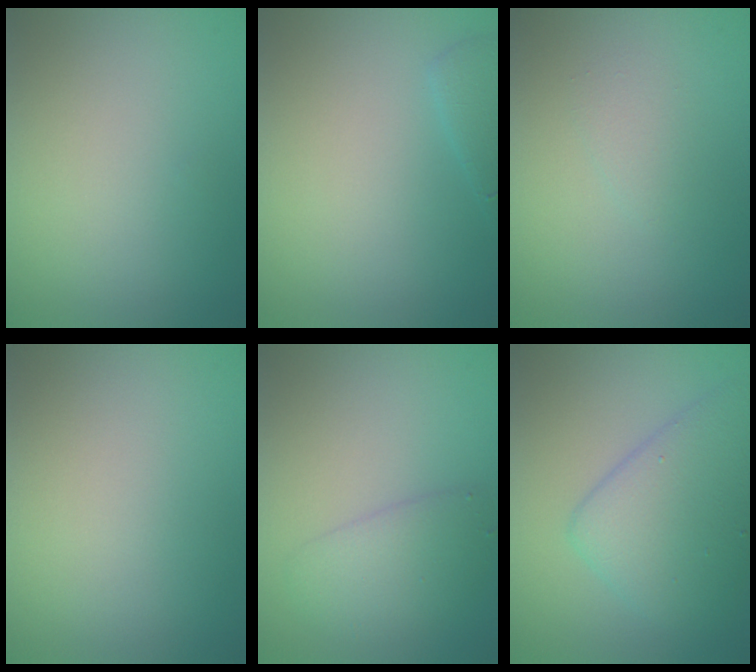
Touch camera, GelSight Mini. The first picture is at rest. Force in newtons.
{"total": 1.4, "press": 1.4, "slide": 0.1}
{"total": 1.1, "press": 1.1, "slide": 0.1}
{"total": 0.0}
{"total": 2.8, "press": 2.8, "slide": 0.1}
{"total": 5.5, "press": 5.5, "slide": 0.1}